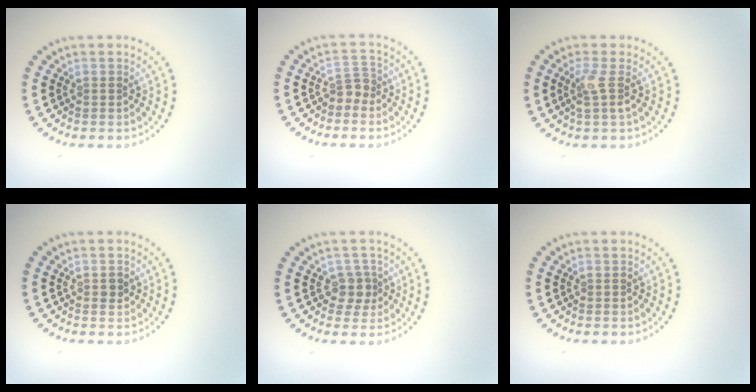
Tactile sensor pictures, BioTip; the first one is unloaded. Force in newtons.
{"total": 1.7, "press": 1.3, "slide": 1.1}
{"total": 1.9, "press": 1.5, "slide": 1.2}
{"total": 1.0, "press": 1.0, "slide": 0.1}
{"total": 2.1, "press": 1.8, "slide": 1.1}
{"total": 0.6, "press": 0.6, "slide": 0.1}